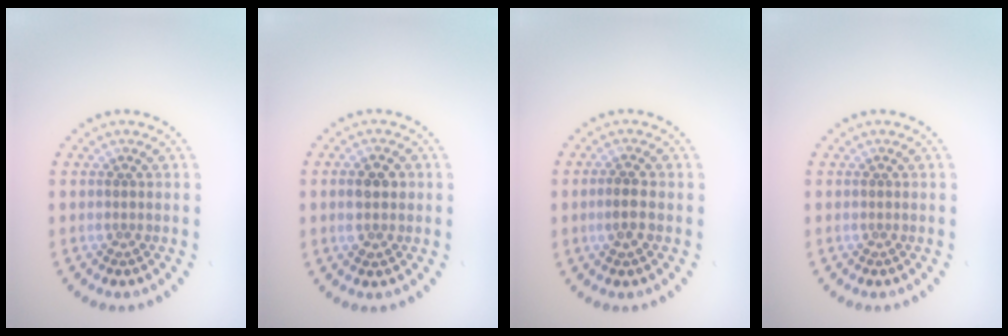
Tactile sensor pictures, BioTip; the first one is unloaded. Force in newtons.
{"total": 2.8, "press": 2.8, "slide": 0.1}
{"total": 1.9, "press": 1.7, "slide": 0.7}
{"total": 0.0}